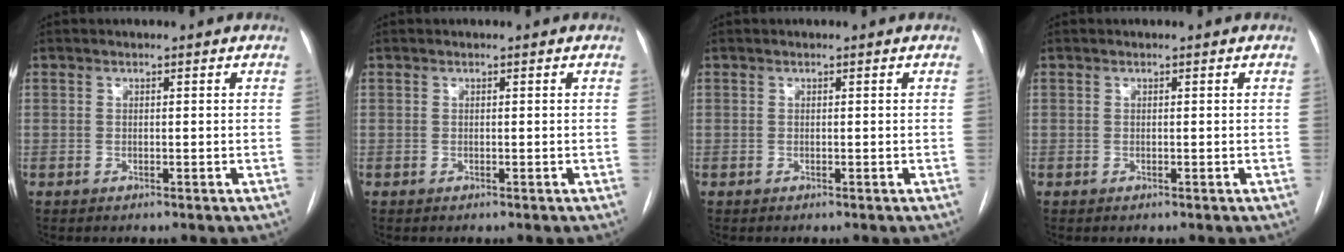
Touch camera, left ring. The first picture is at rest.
{"total": 0.0}
{"total": 0.0}
{"total": 0.0}